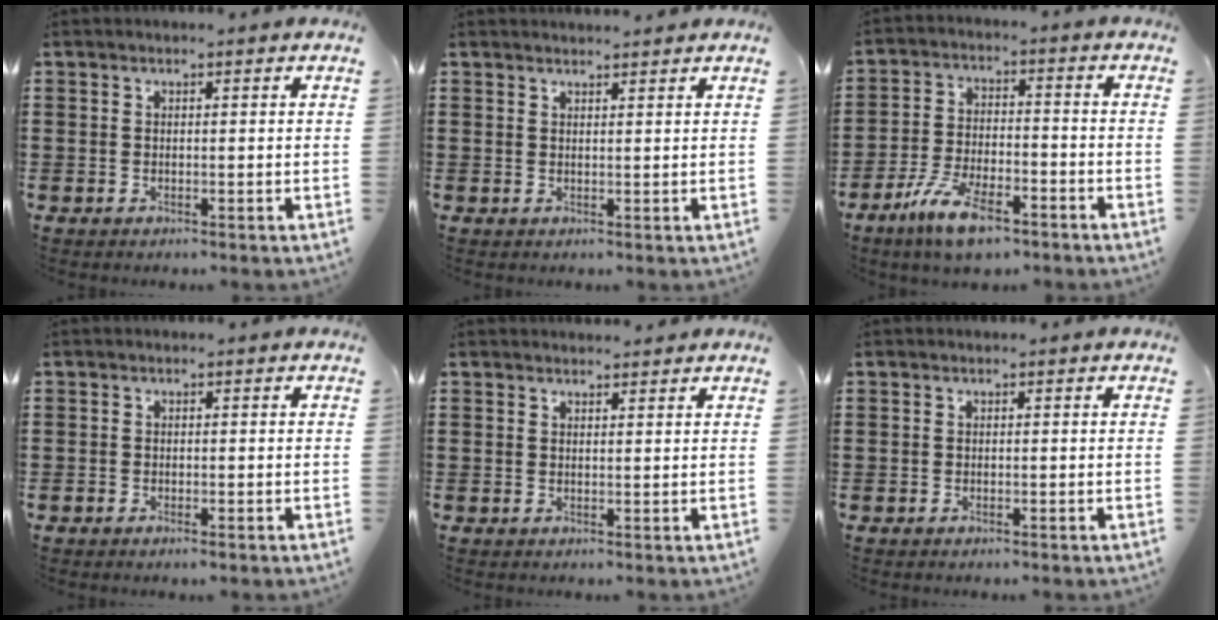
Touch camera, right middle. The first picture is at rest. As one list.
[{"total": 1.3, "force": [1.2, -0.1, 0.1], "torque": [0.003, -0.003, 0.022]}, {"total": 8.8, "force": [-6.1, 2.5, 5.8], "torque": [-0.127, 0.001, -0.119]}, {"total": 0.6, "force": [-0.5, 0.2, 0.4], "torque": [-0.009, -0.003, -0.009]}, {"total": 1.1, "force": [1.1, 0.2, 0.0], "torque": [0.005, -0.002, 0.019]}, {"total": 0.5, "force": [-0.5, 0.1, 0.2], "torque": [-0.004, -0.002, -0.009]}]